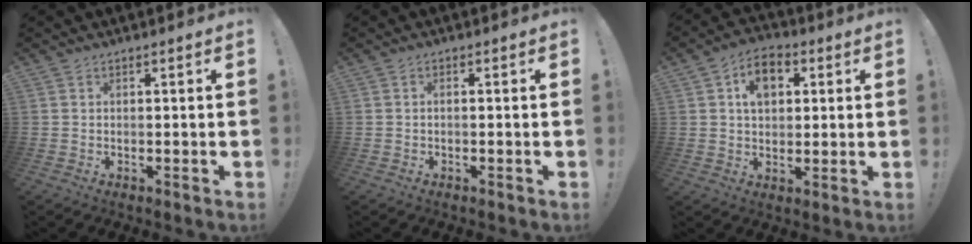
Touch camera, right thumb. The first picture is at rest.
{"total": 0.9, "force": [-0.7, 0.0, 0.6], "torque": [-0.013, 0.002, -0.012]}
{"total": 9.0, "force": [2.8, 6.5, 5.5], "torque": [-0.076, 0.003, 0.051]}